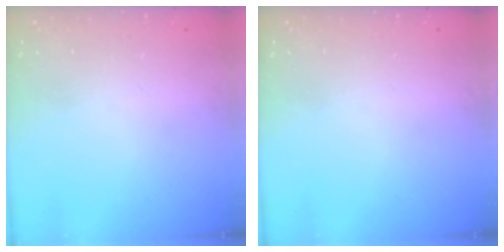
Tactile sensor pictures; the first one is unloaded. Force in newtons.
{"total": 0.0}